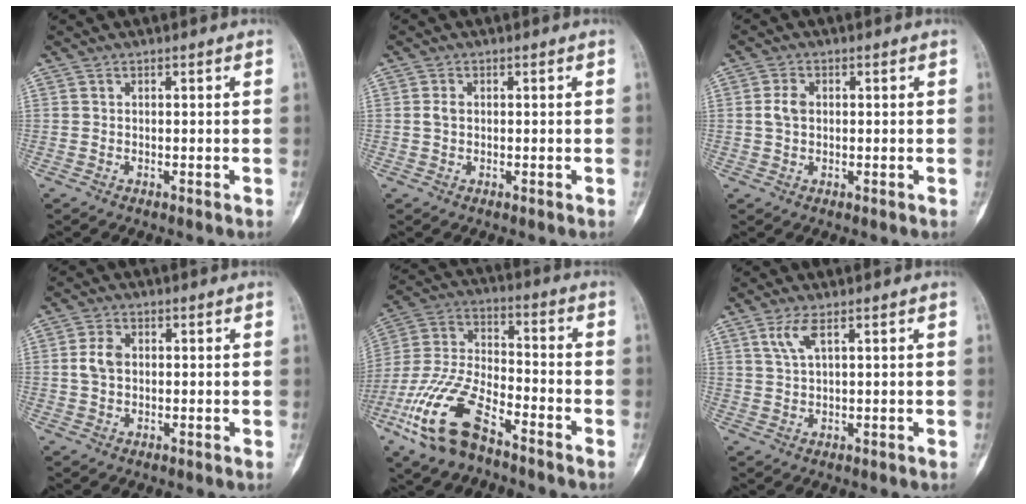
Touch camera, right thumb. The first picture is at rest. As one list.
[{"total": 1.5, "force": [0.1, 1.0, 1.1], "torque": [-0.021, 0.004, 0.000]}, {"total": 3.1, "force": [0.3, 2.2, 2.2], "torque": [-0.044, 0.006, 0.003]}, {"total": 3.9, "force": [0.4, 2.7, 2.8], "torque": [-0.055, 0.007, 0.005]}, {"total": 17.4, "force": [-9.9, 7.6, 12.2], "torque": [-0.258, 0.047, -0.192]}, {"total": 3.7, "force": [1.9, 0.9, 3.0], "torque": [-0.073, -0.001, 0.046]}]